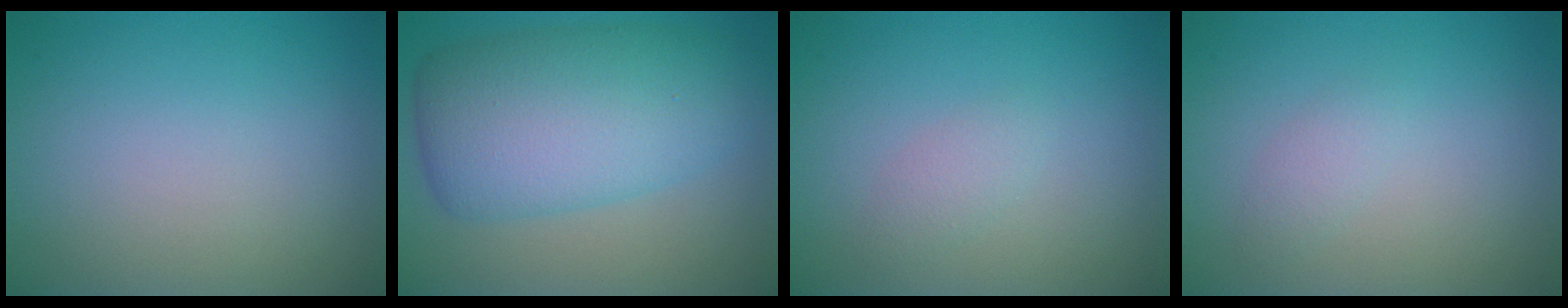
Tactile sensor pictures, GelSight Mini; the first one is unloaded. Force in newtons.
{"total": 9.3, "press": 9.3, "slide": 0.1}
{"total": 1.2, "press": 1.2, "slide": 0.0}
{"total": 1.1, "press": 1.1, "slide": 0.0}